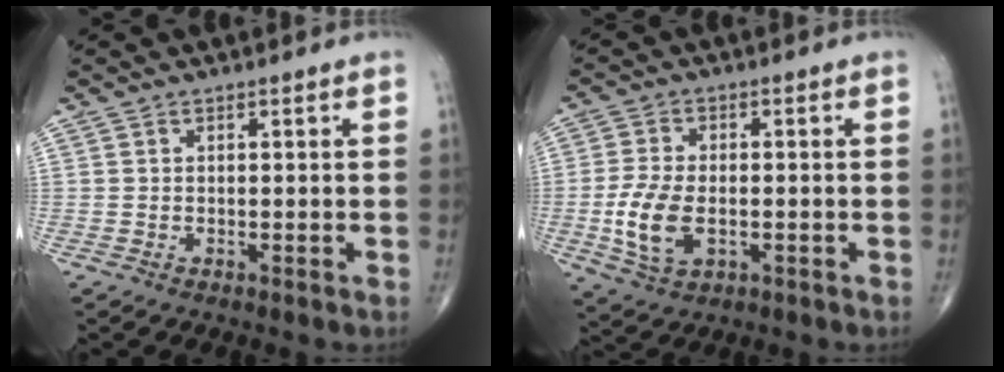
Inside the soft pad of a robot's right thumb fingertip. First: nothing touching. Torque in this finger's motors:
{"motor_torque": [0.18, 0.15, 0.79, 0.01, 0.27]}